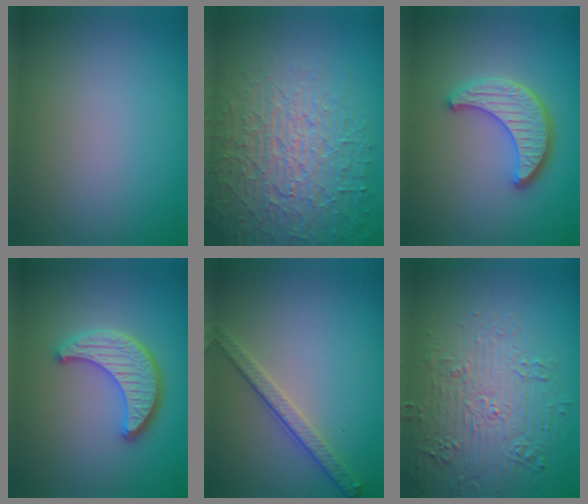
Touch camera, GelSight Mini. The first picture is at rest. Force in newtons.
{"total": 7.4, "press": 7.2, "slide": 1.8}
{"total": 4.5, "press": 3.8, "slide": 2.5}
{"total": 4.6, "press": 3.8, "slide": 2.5}
{"total": 2.8, "press": 2.5, "slide": 1.2}
{"total": 7.0, "press": 6.9, "slide": 1.6}